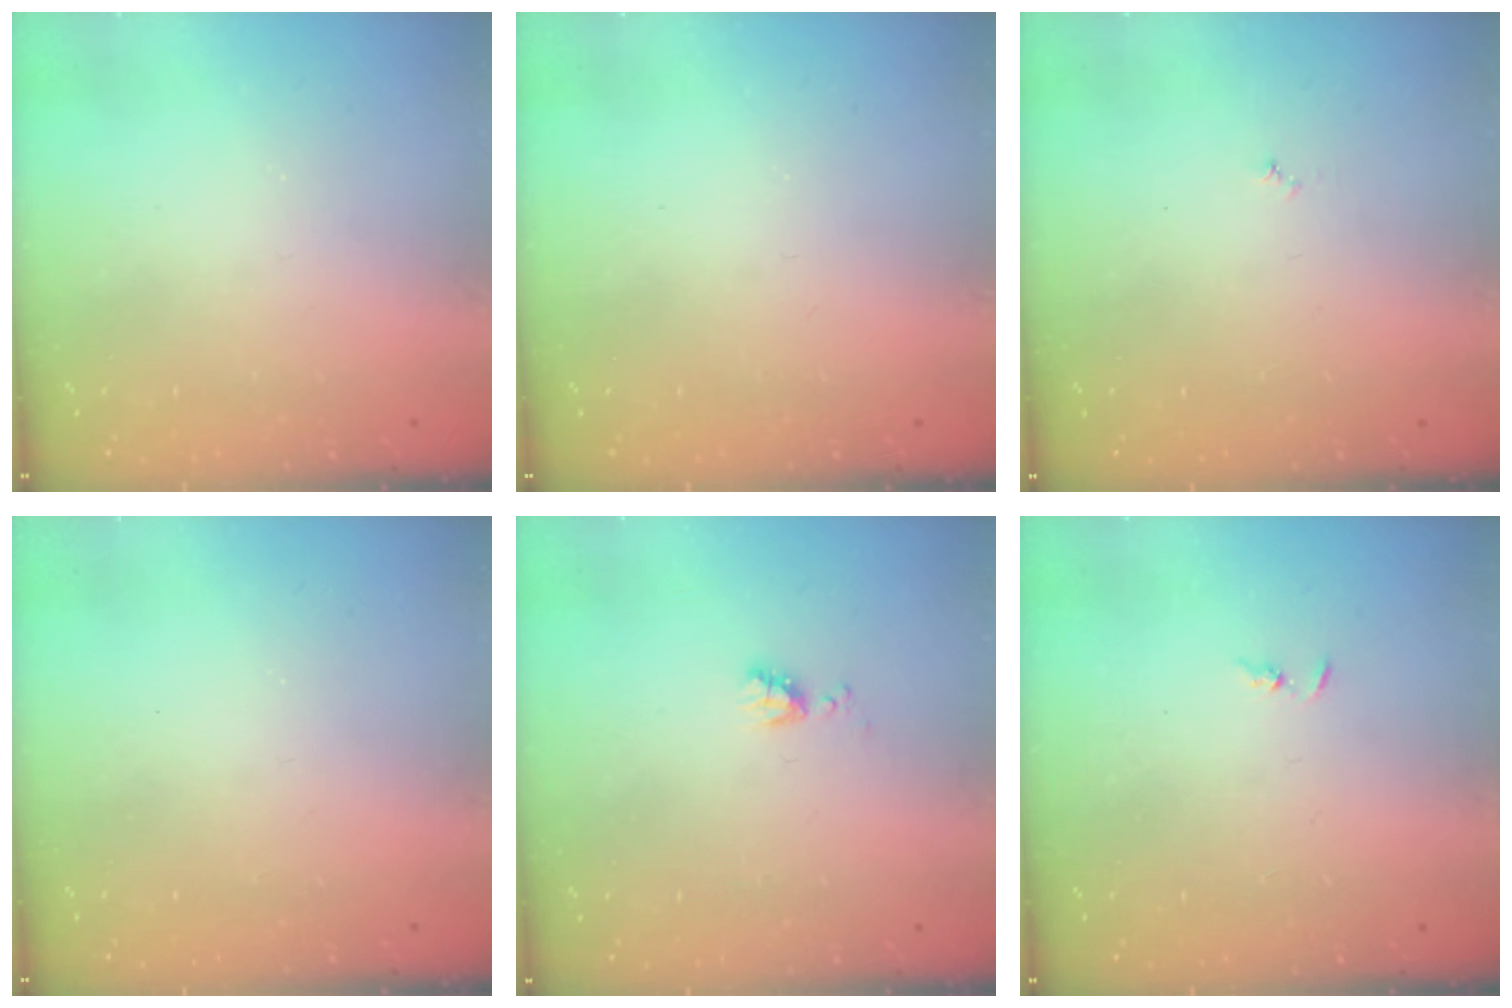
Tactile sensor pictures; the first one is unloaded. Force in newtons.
{"total": 0.0}
{"total": 3.0, "press": 2.9, "slide": 0.3}
{"total": 0.0}
{"total": 4.3, "press": 4.2, "slide": 0.7}
{"total": 1.3, "press": 1.2, "slide": 0.3}